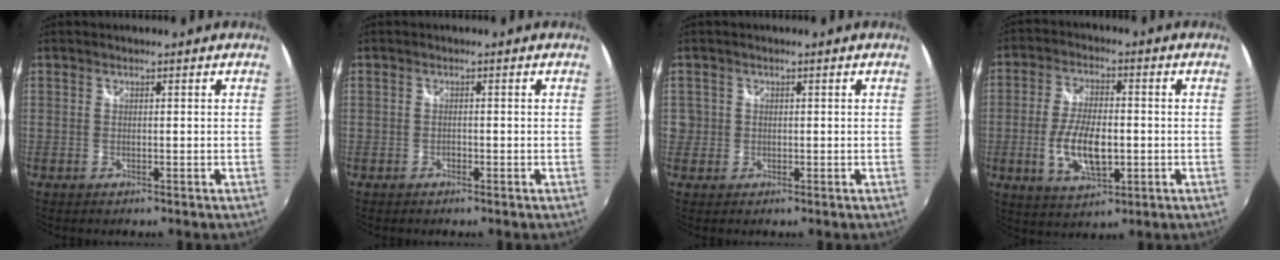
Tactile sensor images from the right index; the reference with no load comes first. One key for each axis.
{"total": 0.7, "fx": -0.5, "fy": 0.5, "fz": 0.2, "tx": -0.005, "ty": -0.001, "tz": -0.010}
{"total": 2.7, "fx": -0.1, "fy": 2.7, "fz": 0.3, "tx": -0.005, "ty": 0.002, "tz": -0.003}
{"total": 10.8, "fx": -2.1, "fy": 4.8, "fz": 9.4, "tx": -0.187, "ty": -0.006, "tz": -0.035}